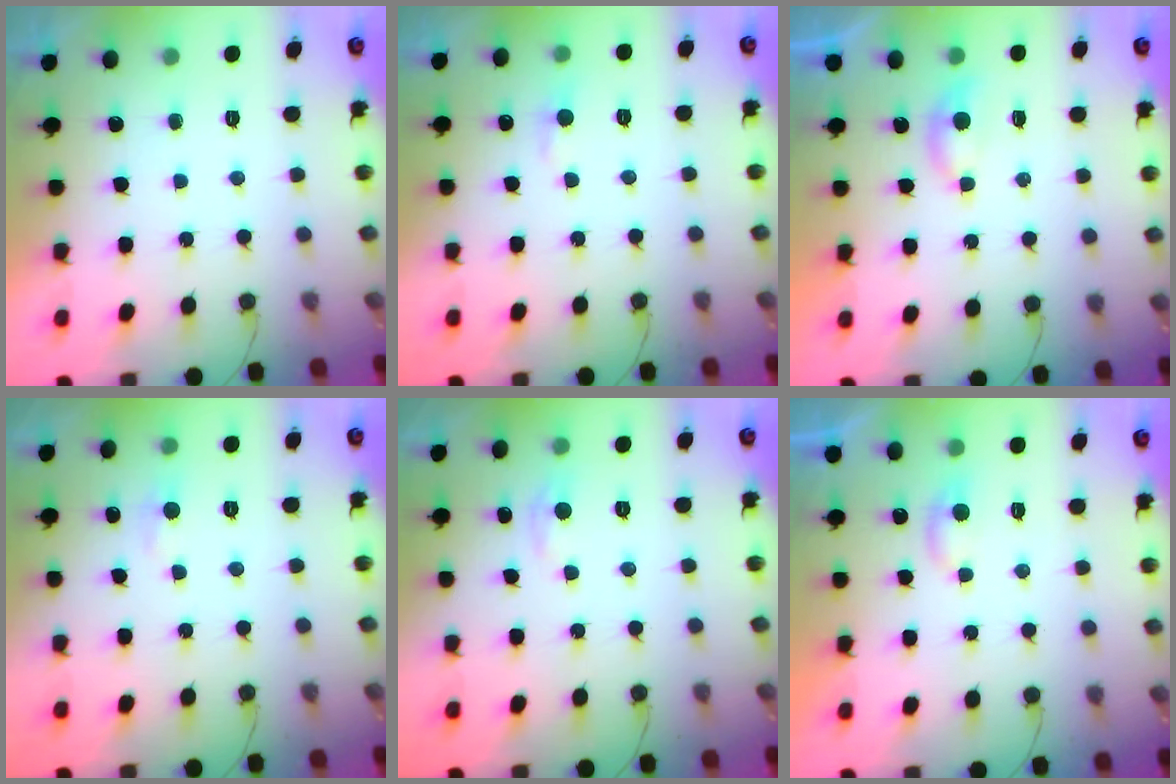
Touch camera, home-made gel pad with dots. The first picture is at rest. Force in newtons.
{"total": 4.8, "press": 4.7, "slide": 0.7}
{"total": 3.1, "press": 3.1, "slide": 0.4}
{"total": 4.6, "press": 4.6, "slide": 0.7}
{"total": 4.0, "press": 3.9, "slide": 0.6}
{"total": 3.6, "press": 3.6, "slide": 0.5}